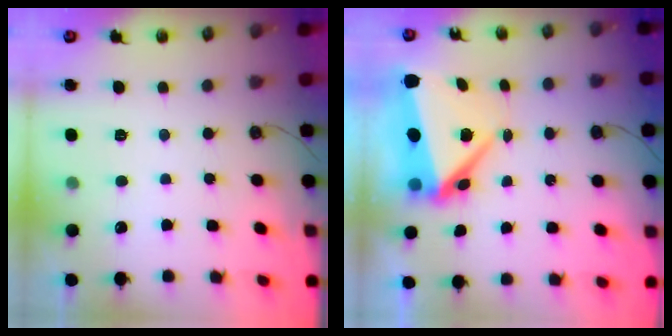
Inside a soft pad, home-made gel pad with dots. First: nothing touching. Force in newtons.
{"total": 12.6, "press": 9.1, "slide": 8.7}